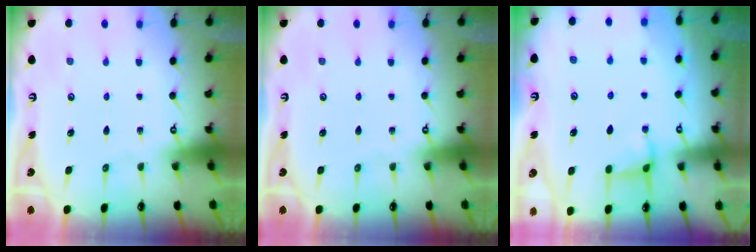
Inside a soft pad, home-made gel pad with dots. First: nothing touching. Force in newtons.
{"total": 0.0}
{"total": 2.0, "press": 1.9, "slide": 0.7}